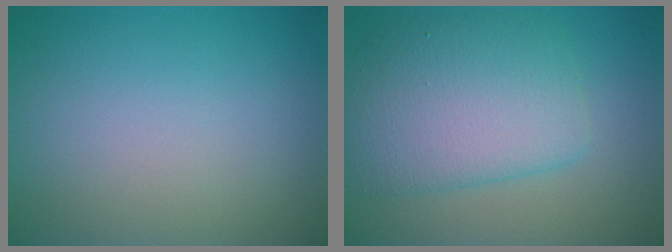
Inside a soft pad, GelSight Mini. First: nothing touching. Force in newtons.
{"total": 6.7, "press": 6.7, "slide": 0.1}